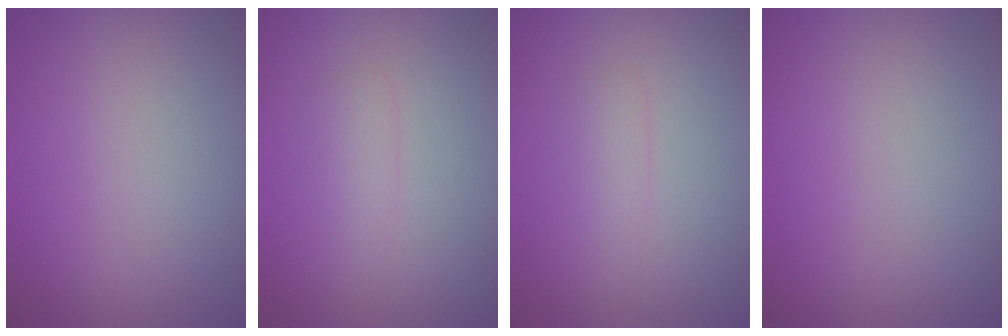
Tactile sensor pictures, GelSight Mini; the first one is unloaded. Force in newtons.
{"total": 1.0, "press": 1.0, "slide": 0.1}
{"total": 1.0, "press": 1.0, "slide": 0.1}
{"total": 0.0}